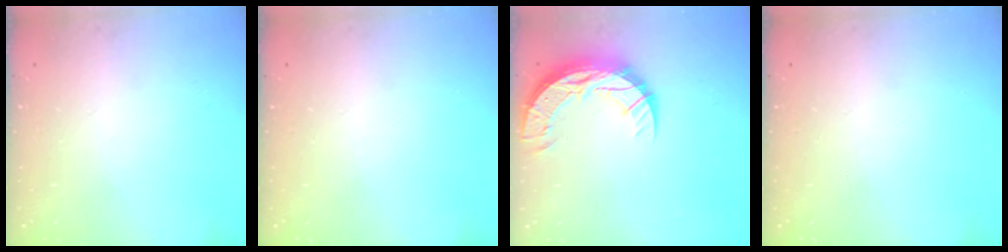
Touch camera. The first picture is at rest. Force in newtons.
{"total": 0.0}
{"total": 13.2, "press": 13.2, "slide": 0.9}
{"total": 0.0}